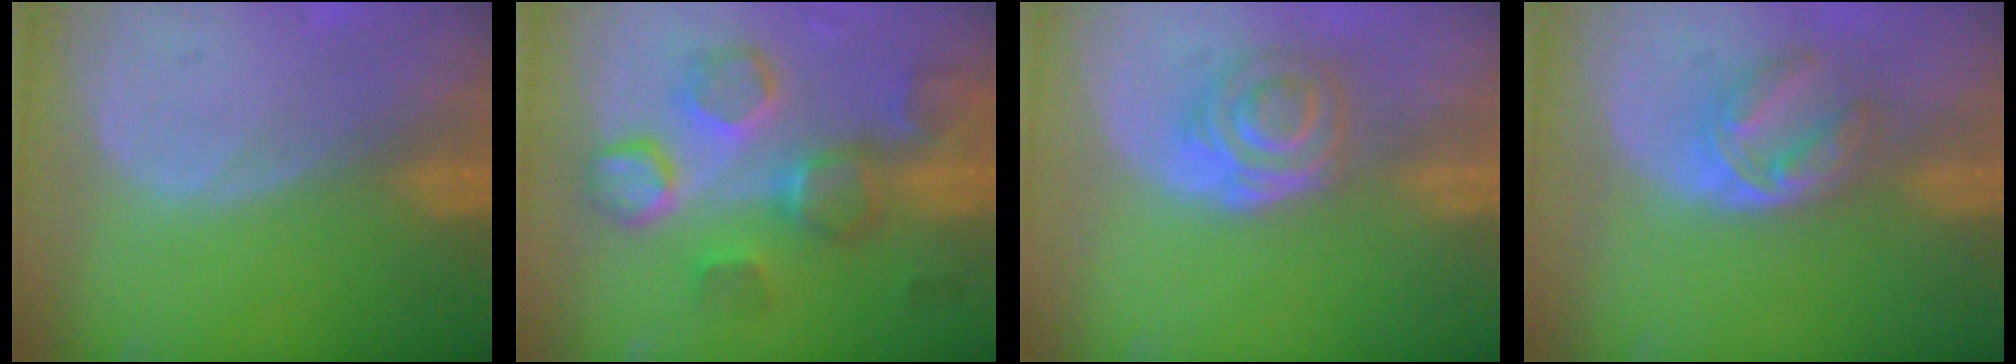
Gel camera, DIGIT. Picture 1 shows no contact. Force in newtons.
{"total": 9.2, "press": 9.1, "slide": 0.4}
{"total": 6.2, "press": 5.2, "slide": 3.3}
{"total": 5.6, "press": 4.9, "slide": 2.6}